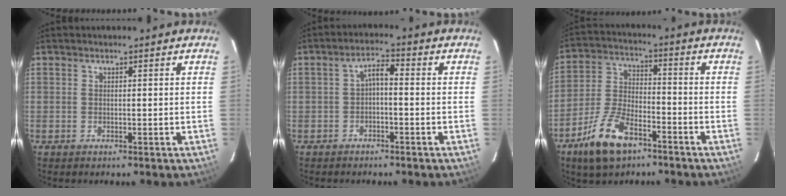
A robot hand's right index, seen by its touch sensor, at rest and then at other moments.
{"total": 3.0, "force": [-1.1, 1.1, 2.5], "torque": [-0.050, 0.012, -0.020]}
{"total": 12.5, "force": [-7.8, 5.7, 7.9], "torque": [-0.179, -0.003, -0.146]}